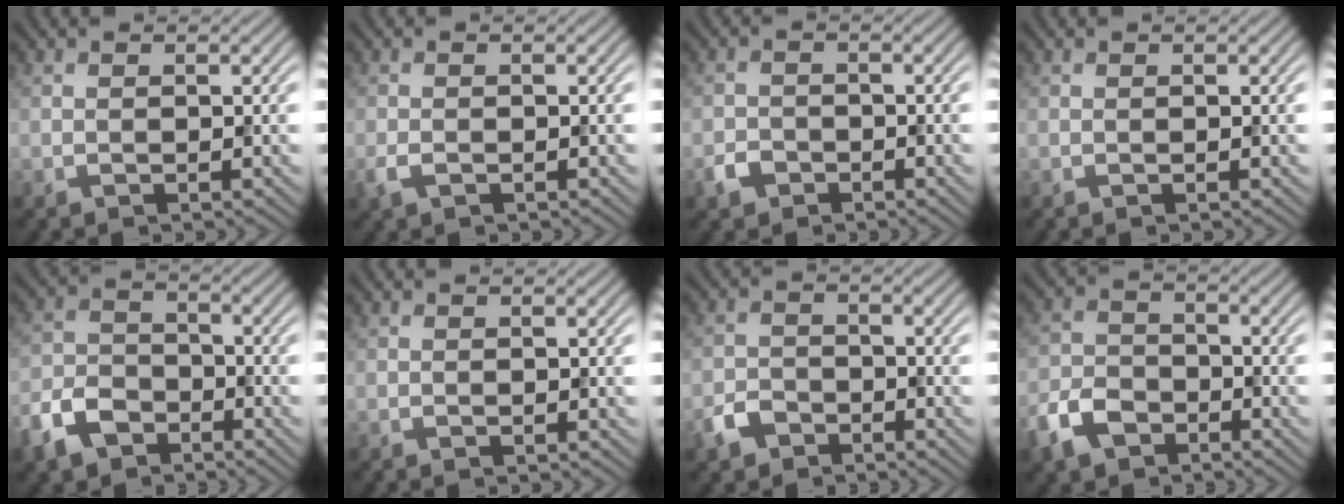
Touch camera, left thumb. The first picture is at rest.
{"total": 2.0, "force": [-1.0, 1.1, 1.3], "torque": [-0.035, -0.008, -0.021]}
{"total": 2.4, "force": [-1.5, 1.7, 0.8], "torque": [-0.015, -0.002, -0.036]}
{"total": 0.0}
{"total": 6.7, "force": [-4.4, 4.0, 3.1], "torque": [-0.075, -0.006, -0.102]}
{"total": 0.0}
{"total": 3.4, "force": [-2.3, 2.1, 1.2], "torque": [-0.026, -0.004, -0.056]}
{"total": 6.0, "force": [-3.8, 3.7, 2.8], "torque": [-0.068, -0.004, -0.089]}